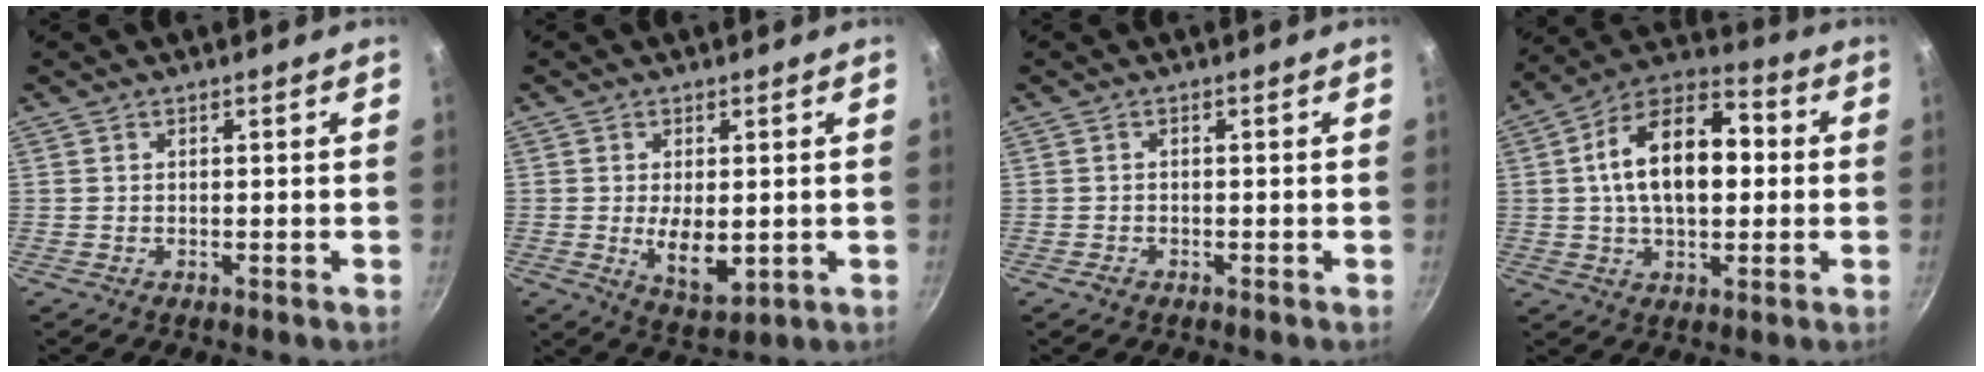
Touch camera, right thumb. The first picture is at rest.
{"total": 7.0, "force": [-0.6, 3.5, 6.0], "torque": [-0.091, -0.016, 0.001]}
{"total": 1.0, "force": [-0.7, 0.7, 0.4], "torque": [-0.006, 0.001, -0.014]}
{"total": 17.8, "force": [1.8, 10.2, 14.5], "torque": [-0.224, 0.027, 0.021]}